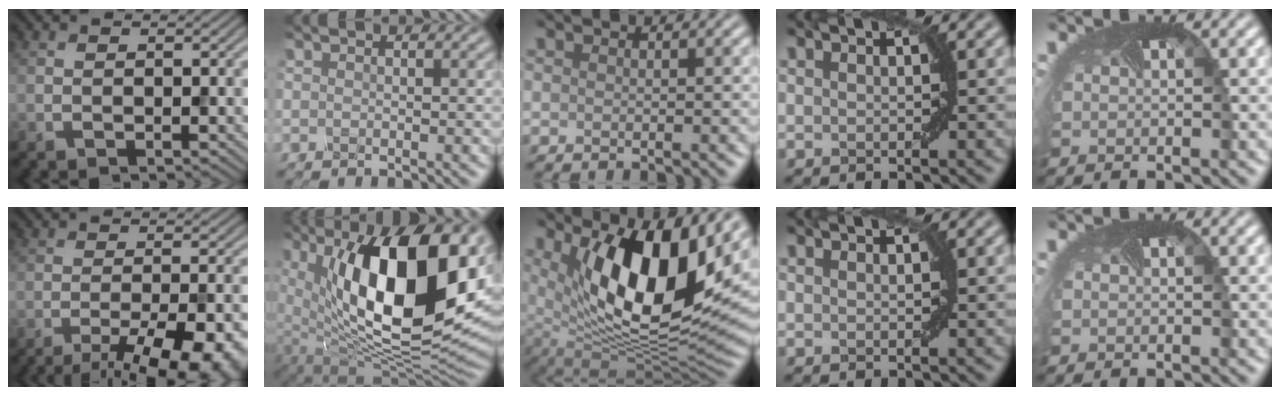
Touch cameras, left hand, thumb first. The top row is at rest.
{"thumb": {"total": 12.1, "force": [-7.6, 3.3, 8.9], "torque": [-0.123, -0.012, -0.088]}, "index": {"total": 17.8, "force": [4.4, 8.4, 15.1], "torque": [-0.234, 0.000, 0.079]}, "middle": {"total": 13.8, "force": [4.3, 5.8, 11.7], "torque": [-0.184, -0.022, 0.077]}}